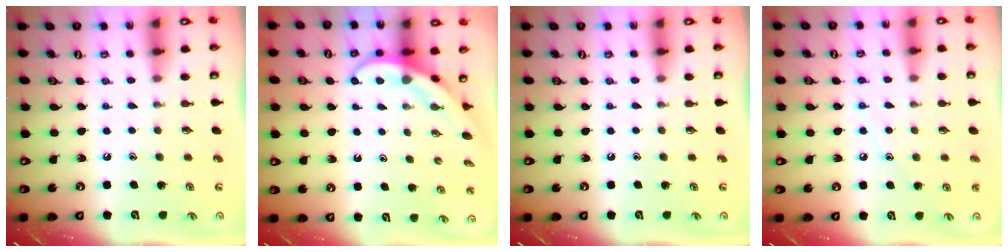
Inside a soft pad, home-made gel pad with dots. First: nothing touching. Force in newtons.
{"total": 3.7, "press": 3.7, "slide": 0.8}
{"total": 0.0}
{"total": 7.2, "press": 7.2, "slide": 0.7}